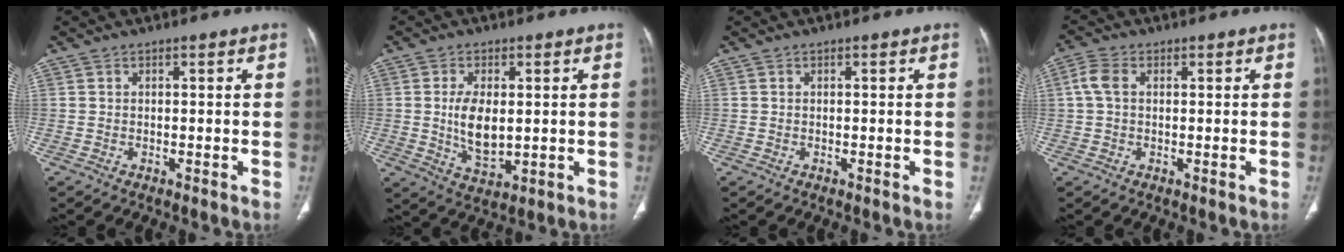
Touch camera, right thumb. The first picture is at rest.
{"total": 8.0, "force": [0.4, 4.2, 6.8], "torque": [-0.122, -0.015, 0.016]}
{"total": 0.0}
{"total": 3.8, "force": [0.6, 2.5, 2.7], "torque": [-0.073, 0.014, 0.011]}